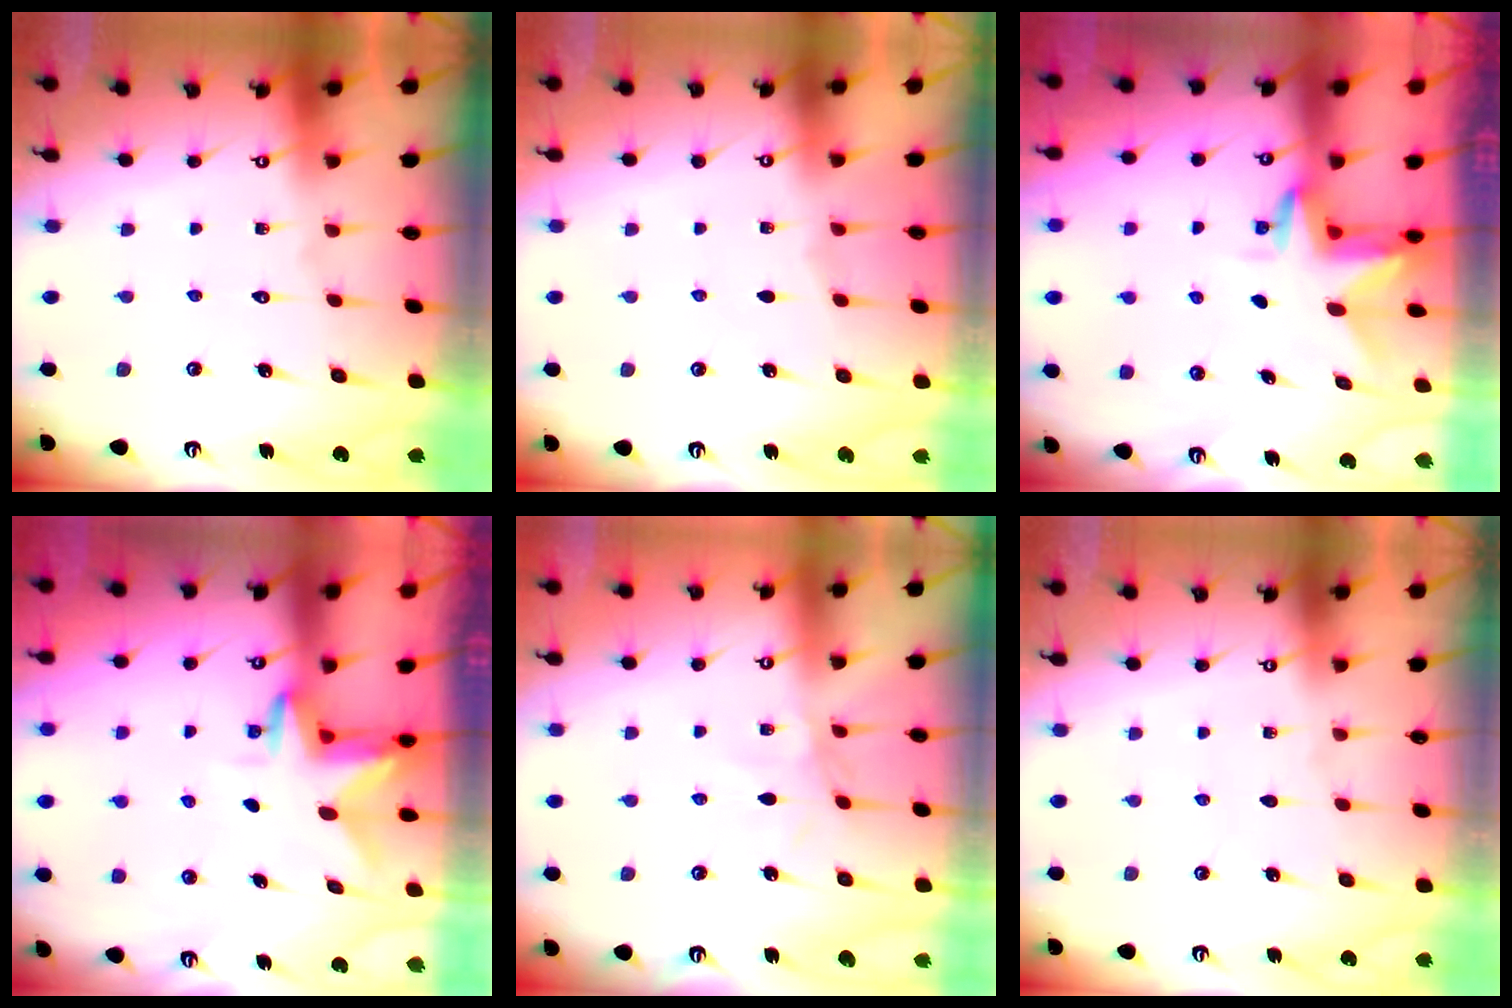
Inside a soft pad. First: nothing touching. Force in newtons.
{"total": 1.6, "press": 1.5, "slide": 0.3}
{"total": 2.9, "press": 2.9, "slide": 0.2}
{"total": 3.0, "press": 3.0, "slide": 0.3}
{"total": 2.1, "press": 2.1, "slide": 0.5}
{"total": 0.0}